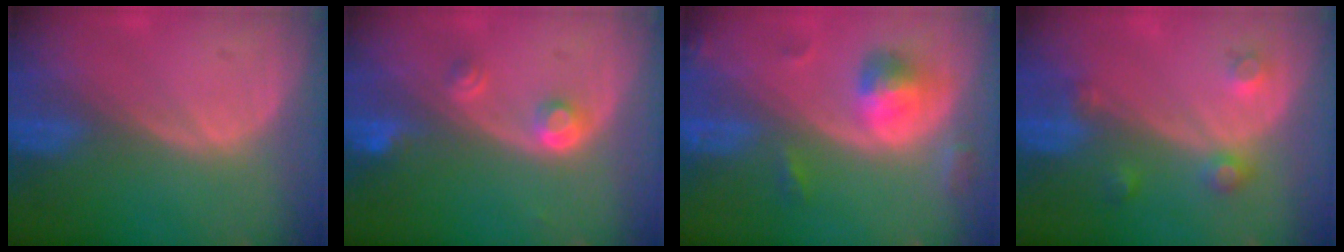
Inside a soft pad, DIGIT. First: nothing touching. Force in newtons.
{"total": 3.0, "press": 2.8, "slide": 0.9}
{"total": 5.3, "press": 5.1, "slide": 1.5}
{"total": 3.6, "press": 3.2, "slide": 1.6}